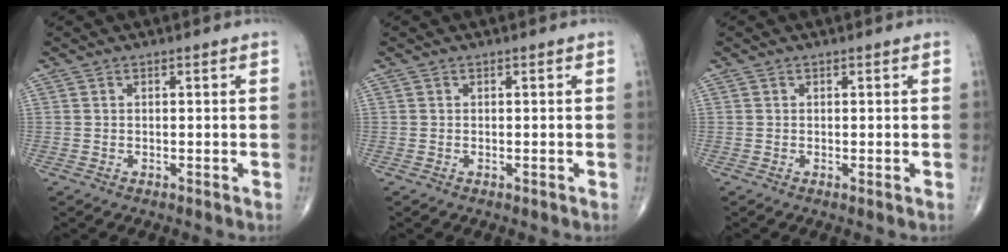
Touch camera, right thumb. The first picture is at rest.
{"total": 0.0}
{"total": 0.0}